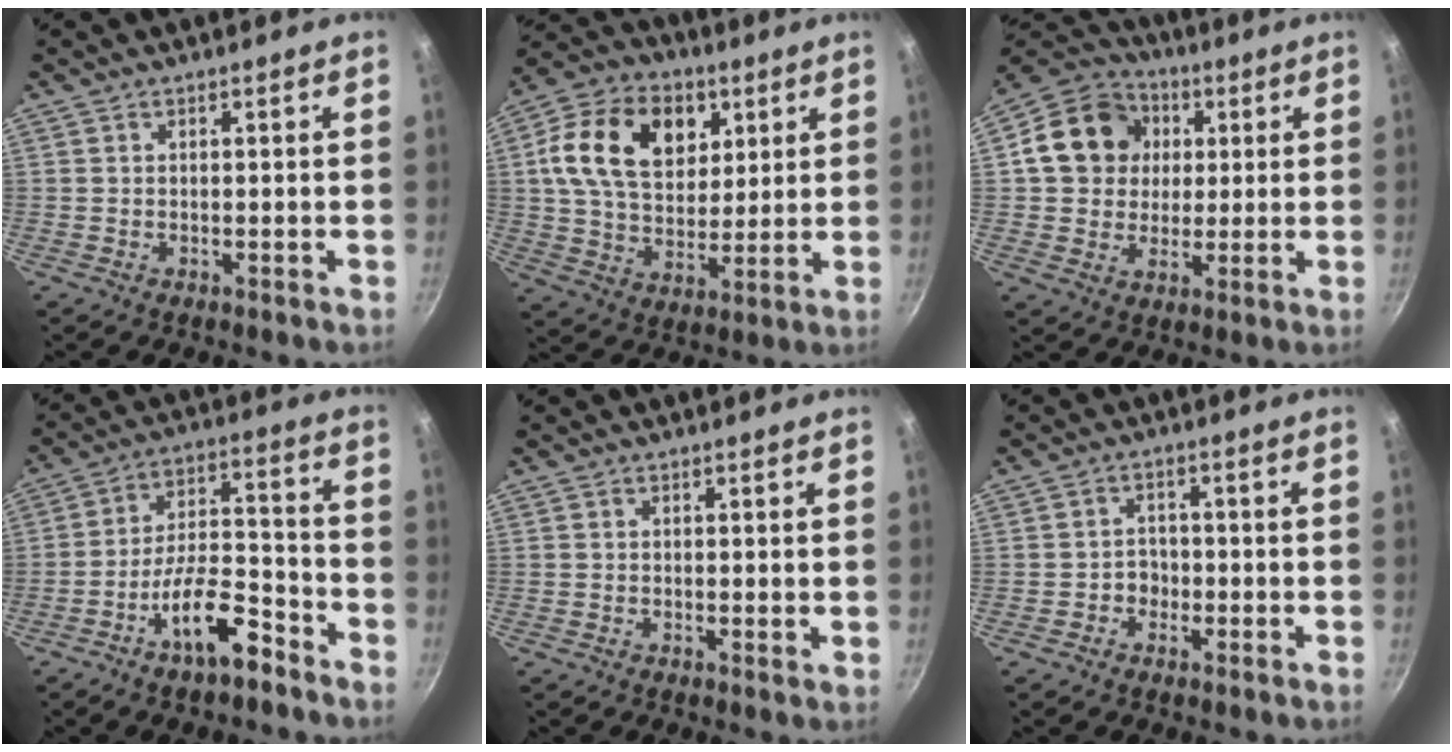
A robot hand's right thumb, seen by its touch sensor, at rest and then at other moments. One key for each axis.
{"total": 19.3, "fx": 6.0, "fy": 13.6, "fz": 12.4, "tx": -0.194, "ty": -0.004, "tz": 0.095}
{"total": 15.2, "fx": 3.0, "fy": 13.0, "fz": 7.2, "tx": -0.104, "ty": 0.017, "tz": 0.040}
{"total": 12.3, "fx": -7.5, "fy": 4.5, "fz": 8.6, "tx": -0.127, "ty": 0.063, "tz": -0.128}
{"total": 0.6, "fx": 0.2, "fy": 0.2, "fz": 0.5, "tx": -0.007, "ty": -0.005, "tz": 0.000}
{"total": 2.9, "fx": -1.1, "fy": 2.5, "fz": 1.0, "tx": 0.007, "ty": 0.011, "tz": -0.019}